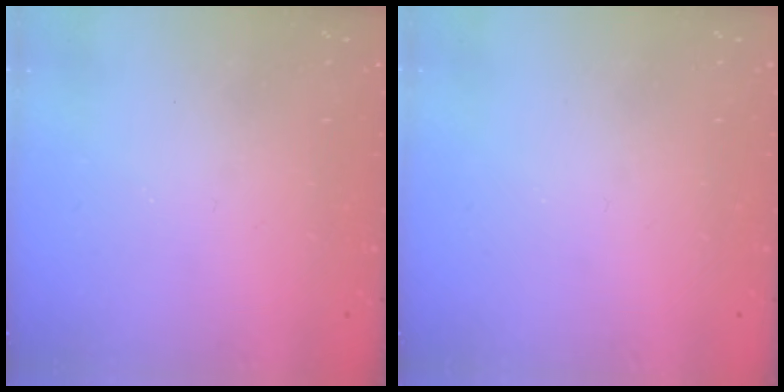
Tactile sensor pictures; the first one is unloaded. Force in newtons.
{"total": 0.0}